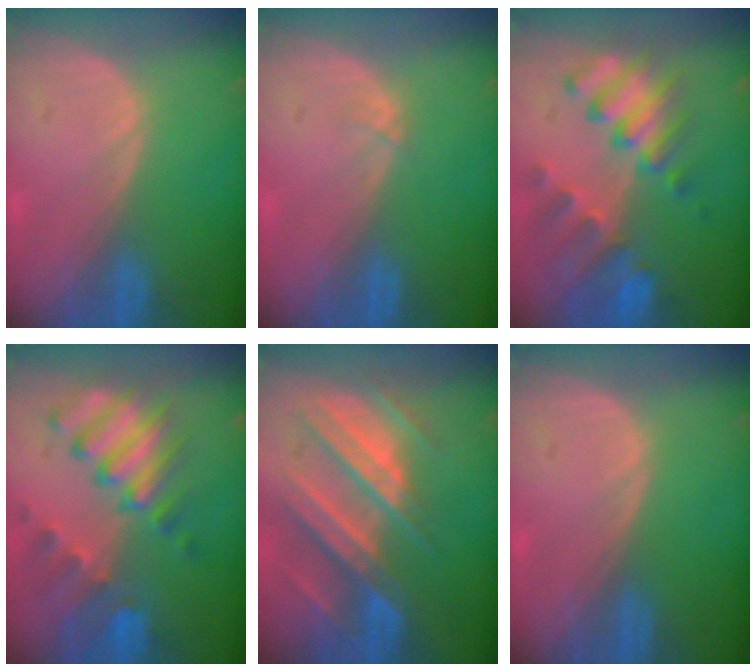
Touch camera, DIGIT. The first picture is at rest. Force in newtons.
{"total": 0.5, "press": 0.5, "slide": 0.1}
{"total": 9.8, "press": 8.7, "slide": 4.7}
{"total": 10.1, "press": 8.8, "slide": 4.8}
{"total": 10.6, "press": 9.4, "slide": 4.8}
{"total": 0.0}